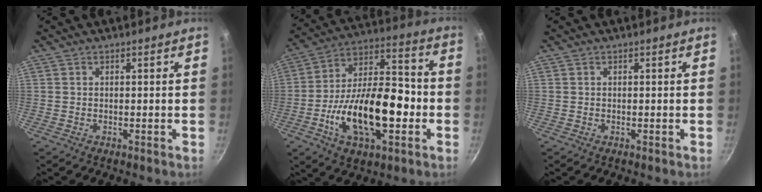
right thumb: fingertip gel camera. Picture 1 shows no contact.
{"total": 22.0, "force": [-5.7, 11.1, 18.1], "torque": [-0.280, 0.045, -0.095]}
{"total": 0.0}